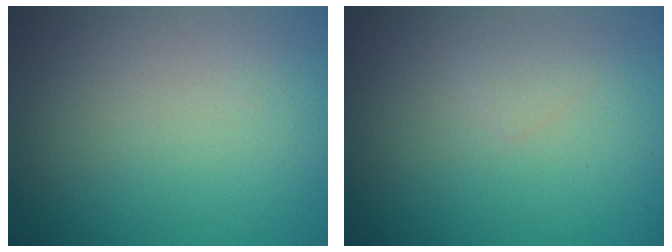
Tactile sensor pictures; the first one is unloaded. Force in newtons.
{"total": 0.7, "press": 0.7, "slide": 0.1}